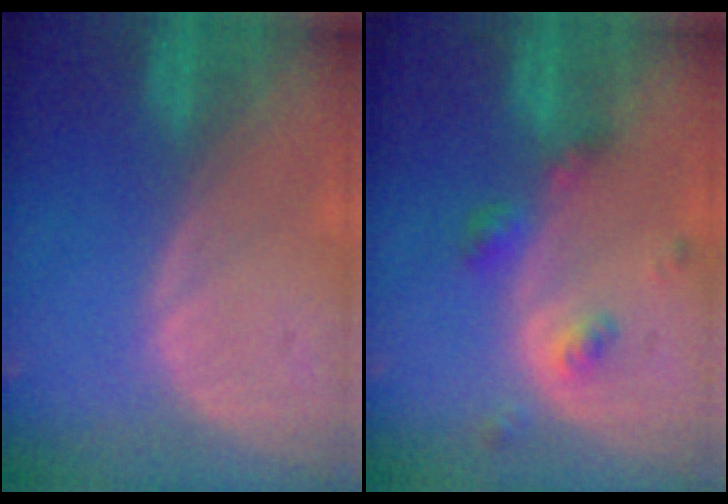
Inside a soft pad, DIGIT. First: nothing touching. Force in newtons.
{"total": 4.9, "press": 4.3, "slide": 2.2}